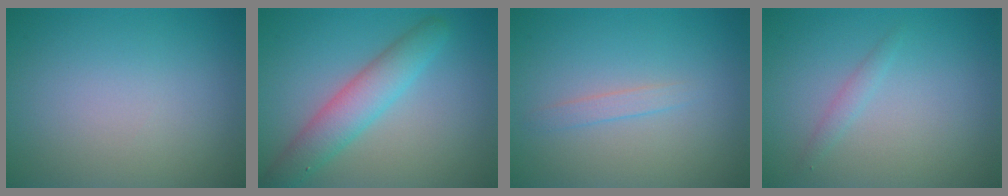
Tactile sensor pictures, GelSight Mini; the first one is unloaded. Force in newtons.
{"total": 4.5, "press": 4.5, "slide": 0.1}
{"total": 1.1, "press": 1.1, "slide": 0.0}
{"total": 0.9, "press": 0.9, "slide": 0.1}